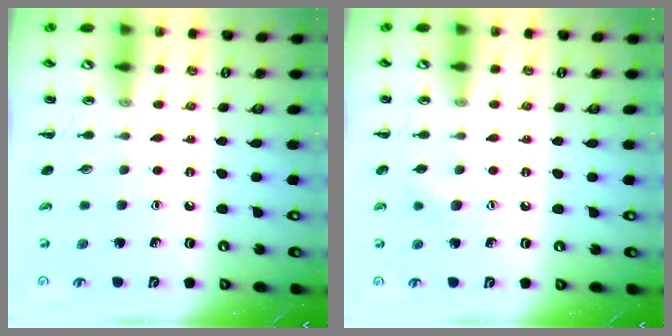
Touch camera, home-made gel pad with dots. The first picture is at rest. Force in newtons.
{"total": 5.2, "press": 5.0, "slide": 1.2}